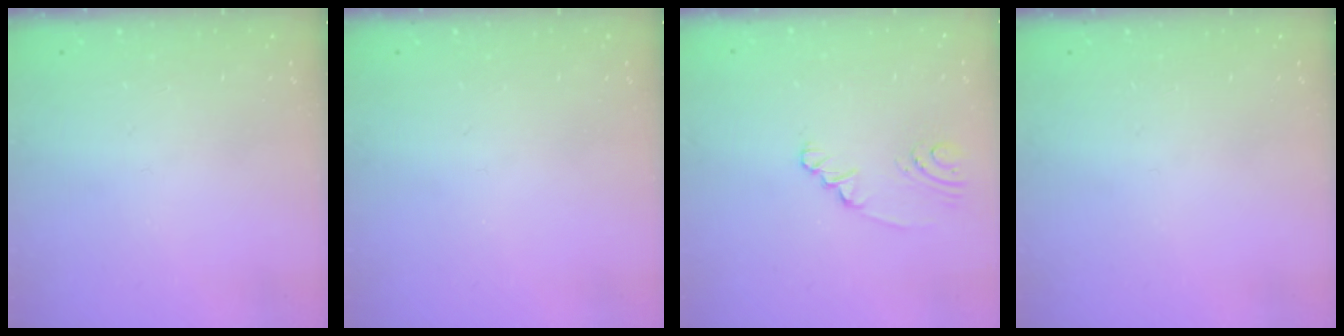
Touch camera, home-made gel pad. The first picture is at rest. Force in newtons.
{"total": 0.0}
{"total": 2.6, "press": 2.5, "slide": 0.7}
{"total": 0.0}